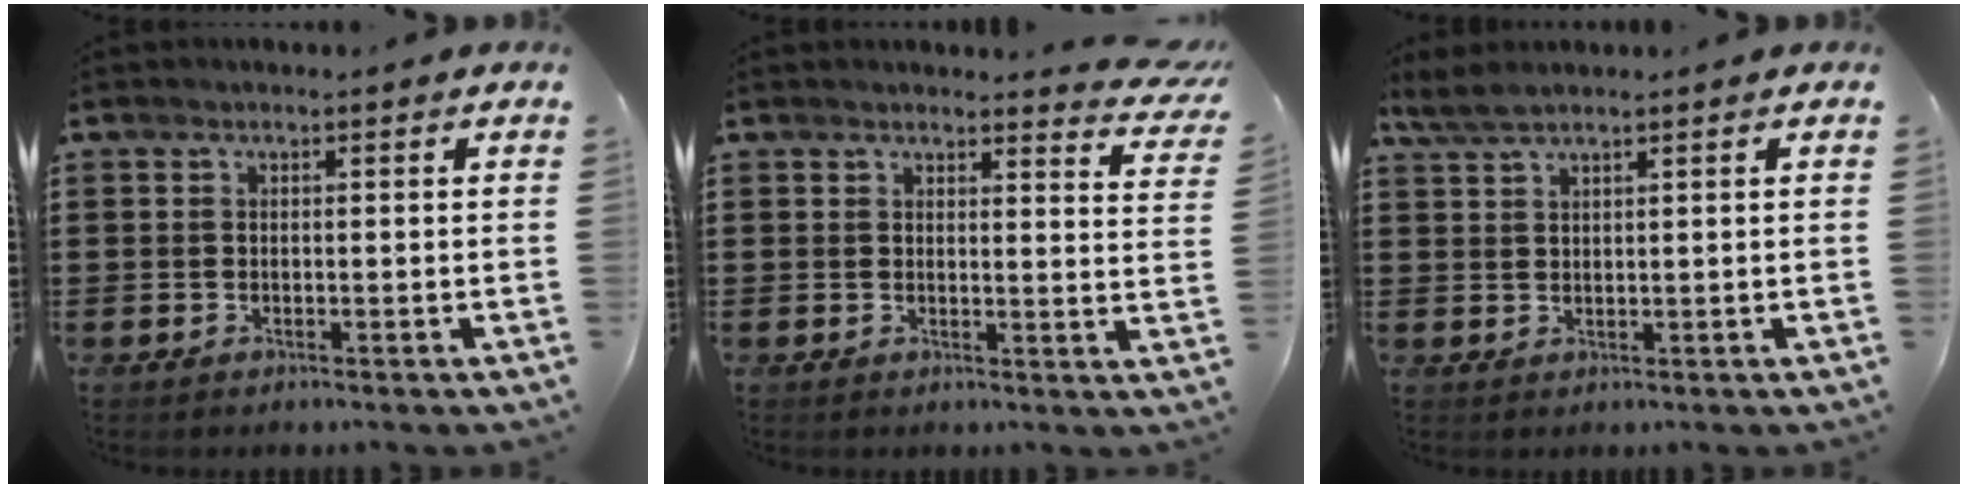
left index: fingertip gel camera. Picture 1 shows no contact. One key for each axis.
{"total": 3.0, "fx": 2.9, "fy": 0.0, "fz": 0.7, "tx": -0.010, "ty": -0.019, "tz": 0.049}
{"total": 2.3, "fx": 1.8, "fy": 0.4, "fz": 1.4, "tx": -0.032, "ty": 0.002, "tz": 0.034}